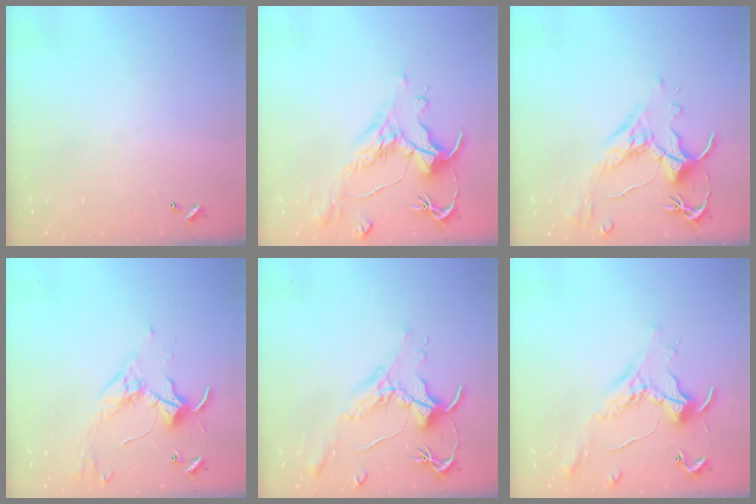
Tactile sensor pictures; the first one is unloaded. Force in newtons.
{"total": 1.5, "press": 0.5, "slide": 1.4}
{"total": 2.6, "press": 2.2, "slide": 1.3}
{"total": 3.5, "press": 3.4, "slide": 0.8}
{"total": 1.6, "press": 1.4, "slide": 0.7}
{"total": 1.1, "press": 1.0, "slide": 0.4}